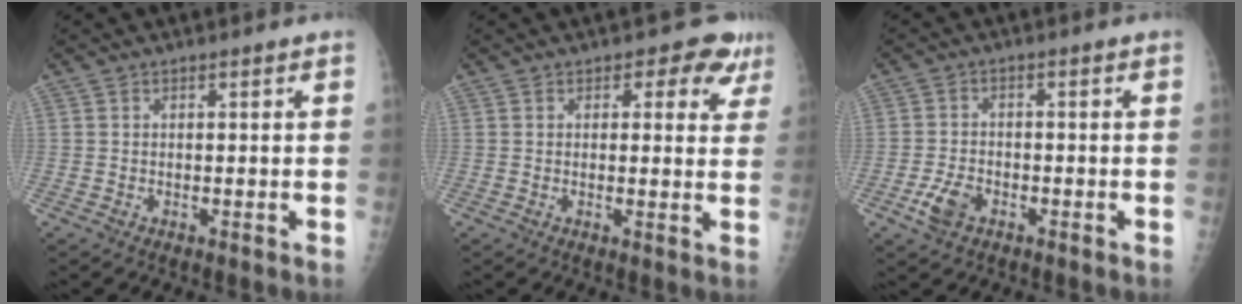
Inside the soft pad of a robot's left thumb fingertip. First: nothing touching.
{"total": 5.6, "force": [3.4, 3.4, 2.8], "torque": [0.007, -0.014, 0.027]}
{"total": 4.3, "force": [-2.1, 2.6, 2.7], "torque": [-0.055, 0.007, -0.040]}